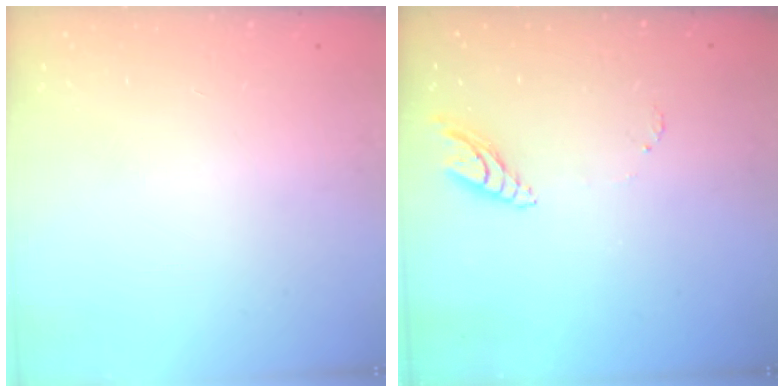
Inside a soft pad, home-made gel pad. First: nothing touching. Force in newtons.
{"total": 8.0, "press": 7.9, "slide": 1.0}